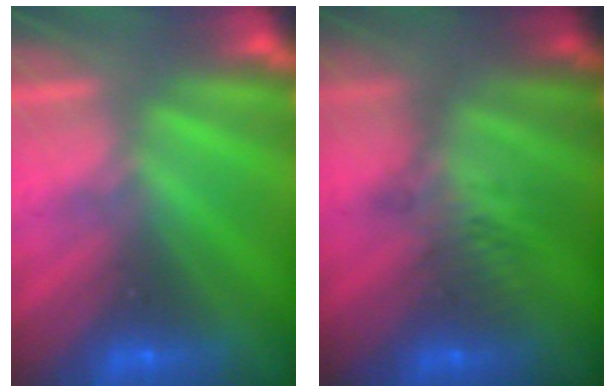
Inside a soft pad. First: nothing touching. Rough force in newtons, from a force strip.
{"total": 2.6}